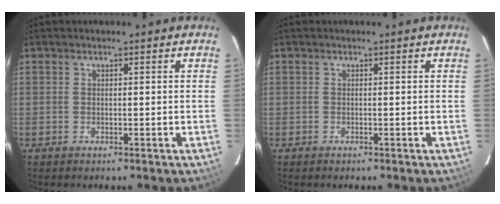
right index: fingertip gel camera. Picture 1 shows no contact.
{"total": 0.0}